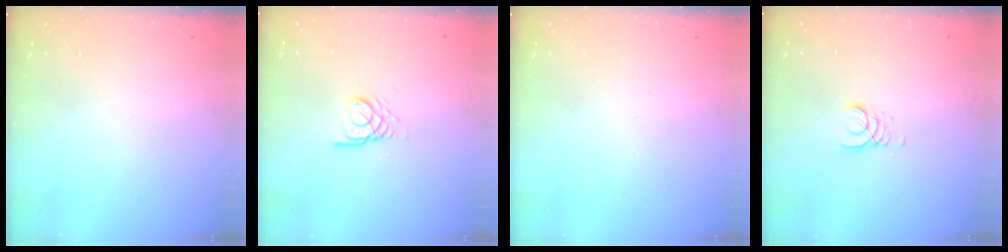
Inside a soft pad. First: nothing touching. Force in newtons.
{"total": 3.0, "press": 2.9, "slide": 0.3}
{"total": 0.0}
{"total": 2.2, "press": 2.2, "slide": 0.3}